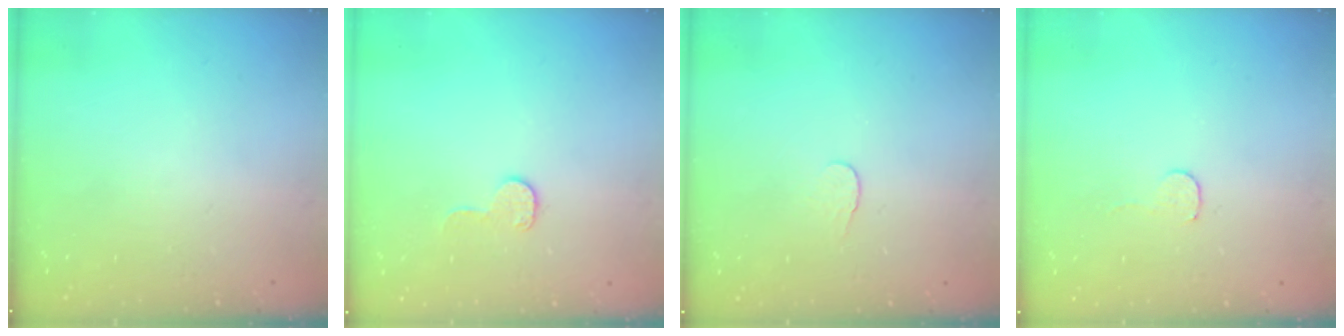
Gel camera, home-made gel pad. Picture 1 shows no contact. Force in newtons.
{"total": 7.6, "press": 7.6, "slide": 0.1}
{"total": 3.8, "press": 3.8, "slide": 0.3}
{"total": 3.5, "press": 3.5, "slide": 0.3}